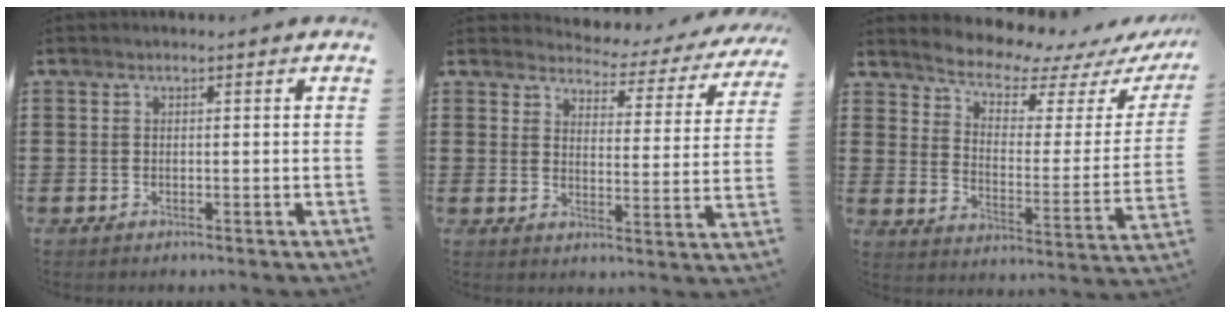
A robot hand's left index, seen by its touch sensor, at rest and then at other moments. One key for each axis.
{"total": 3.3, "fx": 3.2, "fy": 0.6, "fz": 0.4, "tx": -0.024, "ty": -0.031, "tz": 0.047}
{"total": 6.7, "fx": 6.3, "fy": 1.3, "fz": 1.9, "tx": -0.056, "ty": -0.049, "tz": 0.107}